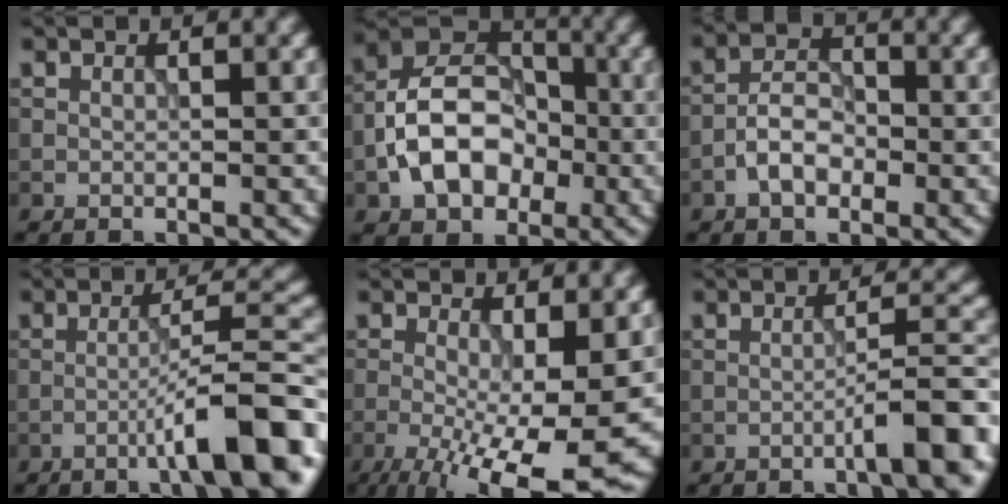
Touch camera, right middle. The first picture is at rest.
{"total": 8.4, "force": [-2.3, 5.9, 5.5], "torque": [-0.092, 0.013, -0.053]}
{"total": 3.5, "force": [-1.5, 2.0, 2.5], "torque": [-0.039, 0.011, -0.033]}
{"total": 8.9, "force": [-4.3, 1.1, 7.7], "torque": [-0.106, 0.023, -0.069]}
{"total": 11.3, "force": [-3.3, 3.4, 10.3], "torque": [-0.165, -0.015, -0.048]}
{"total": 5.4, "force": [-2.8, 0.8, 4.5], "torque": [-0.054, 0.020, -0.049]}